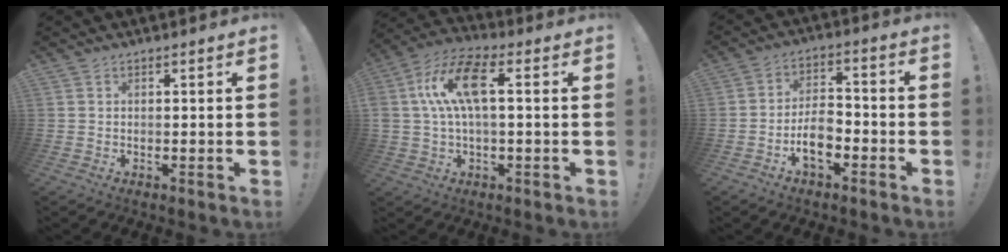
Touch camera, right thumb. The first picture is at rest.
{"total": 13.8, "force": [1.8, 6.5, 12.0], "torque": [-0.239, 0.016, 0.032]}
{"total": 9.1, "force": [-4.3, 4.9, 6.4], "torque": [-0.125, 0.017, -0.077]}